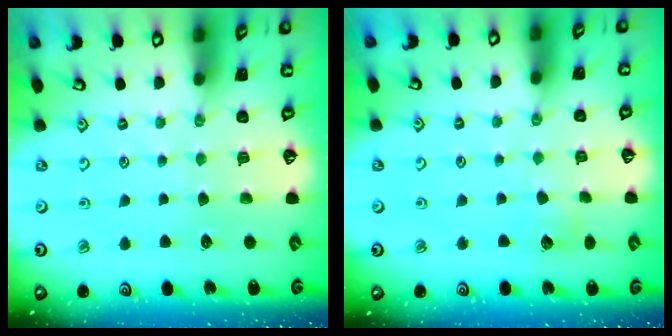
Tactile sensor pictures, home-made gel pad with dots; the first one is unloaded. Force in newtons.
{"total": 4.8, "press": 4.7, "slide": 0.4}